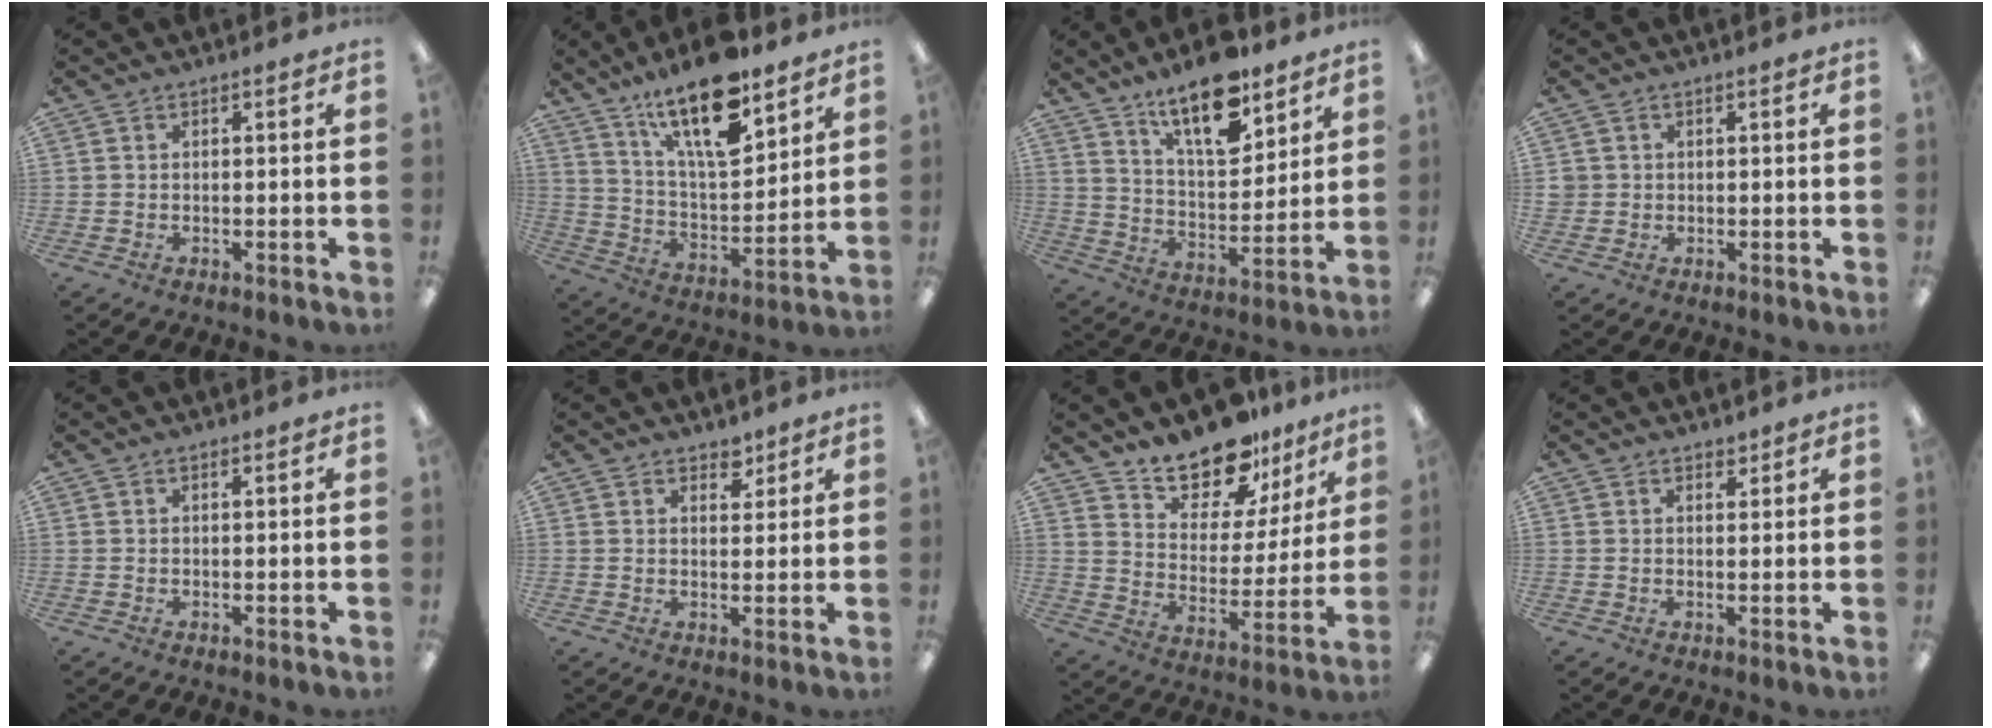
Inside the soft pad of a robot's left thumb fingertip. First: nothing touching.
{"total": 19.5, "force": [13.4, 6.7, 12.5], "torque": [-0.211, -0.075, 0.223]}
{"total": 16.4, "force": [11.8, 6.4, 9.4], "torque": [-0.147, -0.072, 0.201]}
{"total": 1.7, "force": [0.3, 1.7, 0.2], "torque": [-0.006, 0.002, 0.005]}
{"total": 0.6, "force": [0.5, 0.2, 0.3], "torque": [-0.007, 0.001, 0.009]}
{"total": 3.6, "force": [2.9, 1.9, 0.9], "torque": [0.001, -0.017, 0.048]}
{"total": 15.6, "force": [13.5, 6.3, 4.6], "torque": [-0.079, -0.109, 0.244]}
{"total": 1.9, "force": [1.6, 0.9, 0.5], "torque": [0.004, -0.008, 0.028]}